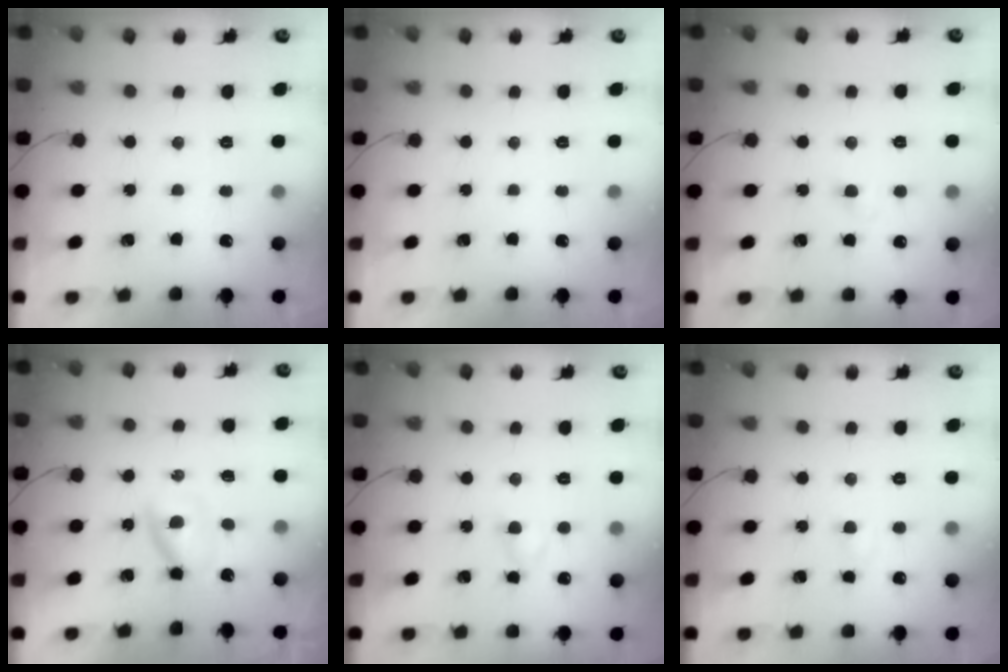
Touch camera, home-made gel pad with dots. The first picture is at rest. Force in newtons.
{"total": 0.0}
{"total": 2.8, "press": 2.6, "slide": 0.9}
{"total": 3.2, "press": 3.0, "slide": 1.2}
{"total": 3.0, "press": 2.8, "slide": 0.9}
{"total": 2.9, "press": 2.7, "slide": 1.0}